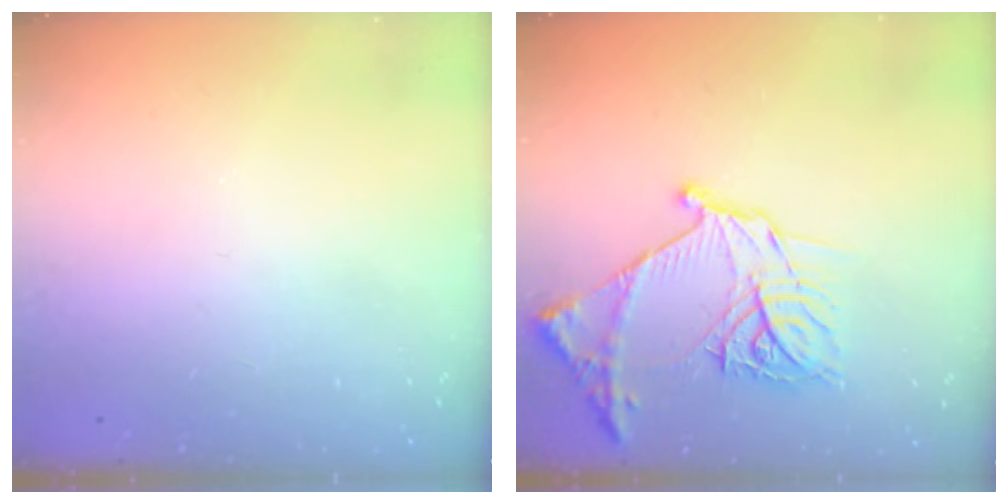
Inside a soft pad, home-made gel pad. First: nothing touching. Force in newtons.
{"total": 18.4, "press": 18.3, "slide": 1.9}